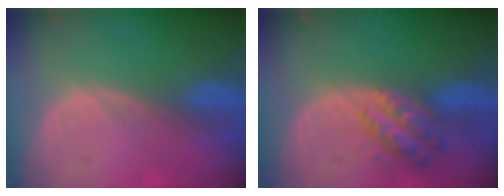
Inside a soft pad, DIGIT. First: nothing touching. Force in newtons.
{"total": 6.0, "press": 5.4, "slide": 2.6}